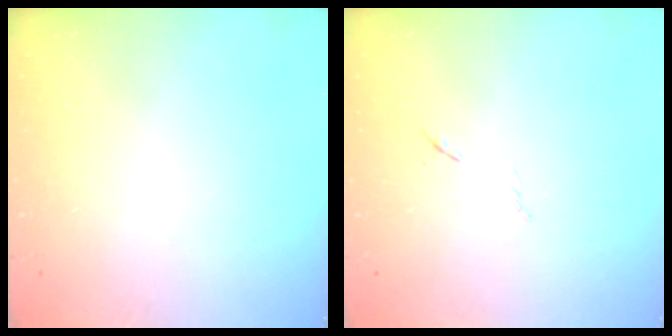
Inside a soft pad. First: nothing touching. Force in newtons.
{"total": 6.2, "press": 6.1, "slide": 0.9}